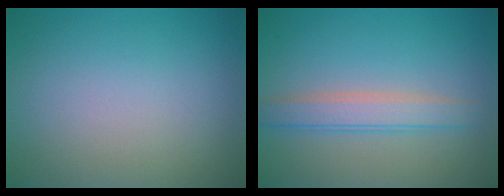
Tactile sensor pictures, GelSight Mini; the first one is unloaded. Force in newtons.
{"total": 2.9, "press": 2.9, "slide": 0.1}